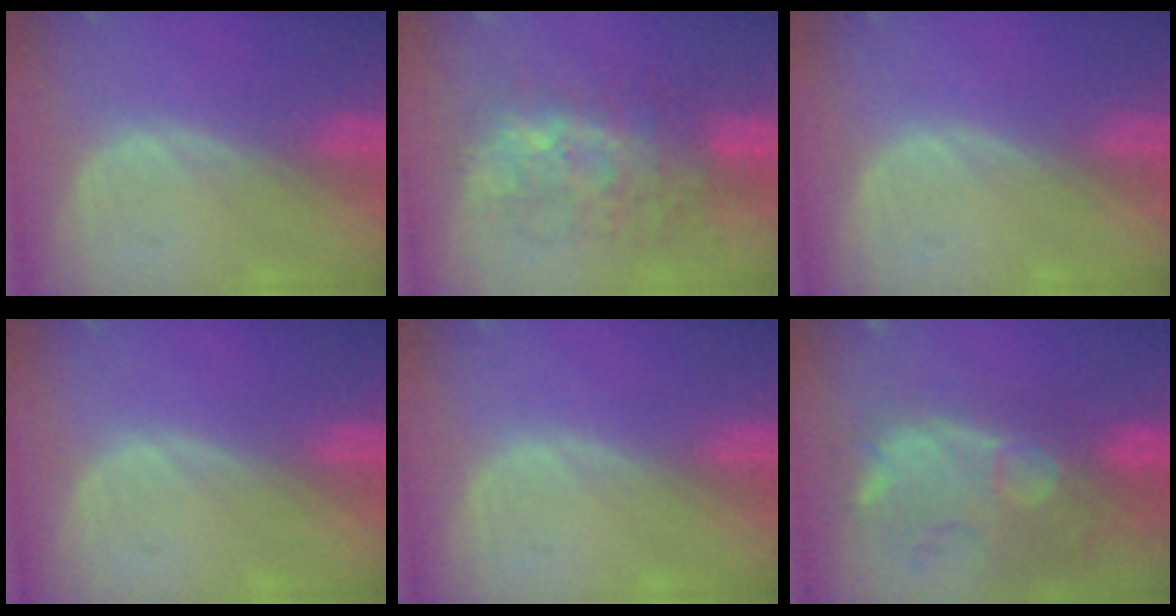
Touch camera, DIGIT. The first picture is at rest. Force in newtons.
{"total": 8.7, "press": 8.7, "slide": 0.3}
{"total": 0.0}
{"total": 0.0}
{"total": 0.0}
{"total": 14.4, "press": 11.8, "slide": 8.3}